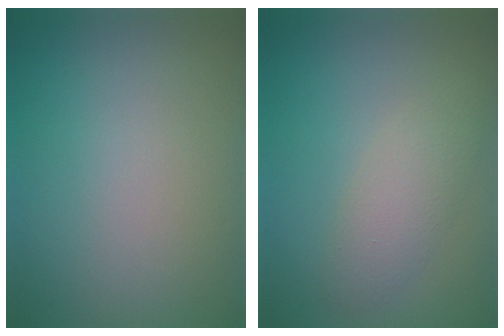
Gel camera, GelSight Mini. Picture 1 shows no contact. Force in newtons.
{"total": 2.8, "press": 2.8, "slide": 0.1}